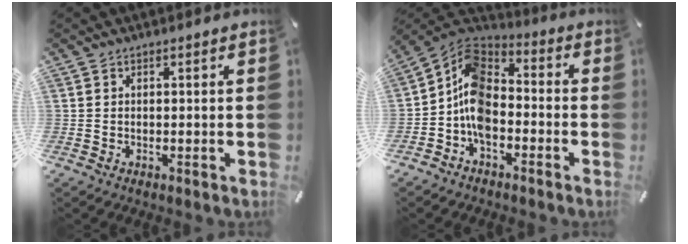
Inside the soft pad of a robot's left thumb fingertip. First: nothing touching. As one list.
[{"total": 11.0, "force": [-4.7, 7.3, 6.8], "torque": [-0.156, 0.017, -0.095]}]